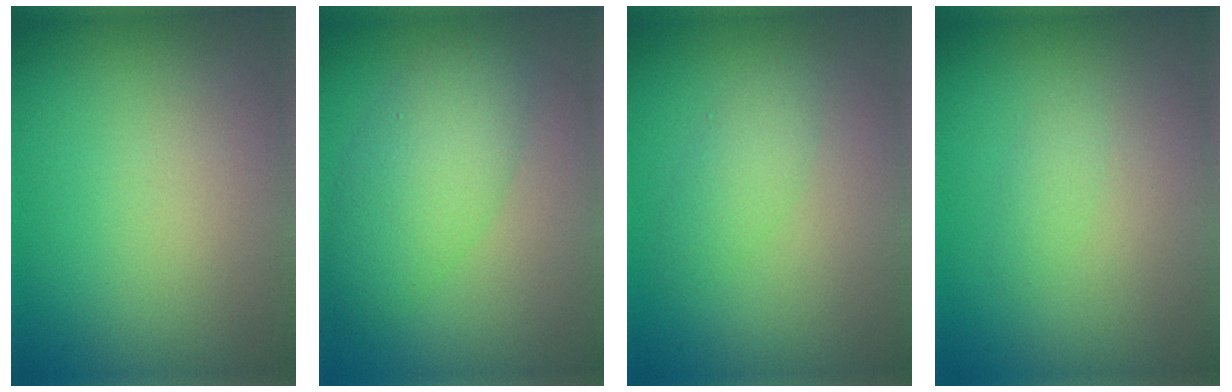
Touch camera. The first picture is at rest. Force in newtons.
{"total": 4.9, "press": 4.9, "slide": 0.1}
{"total": 1.7, "press": 1.7, "slide": 0.0}
{"total": 0.9, "press": 0.9, "slide": 0.0}